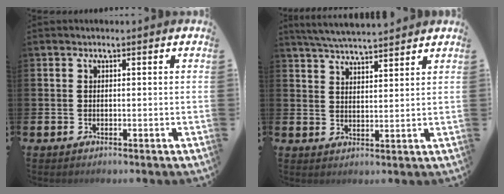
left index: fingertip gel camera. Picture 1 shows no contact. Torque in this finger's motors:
{"motor_torque": [-0.11, -0.71, 0.69, 0.21]}